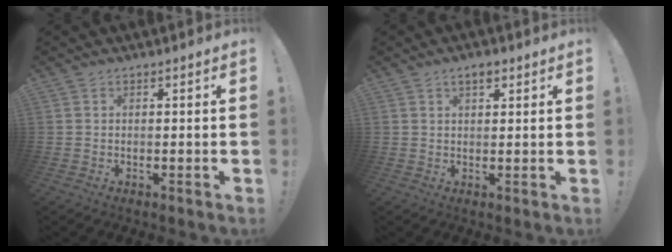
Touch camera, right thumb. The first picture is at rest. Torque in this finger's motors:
{"motor_torque": [-0.15, 0.80, 0.10, 0.17, 0.04]}